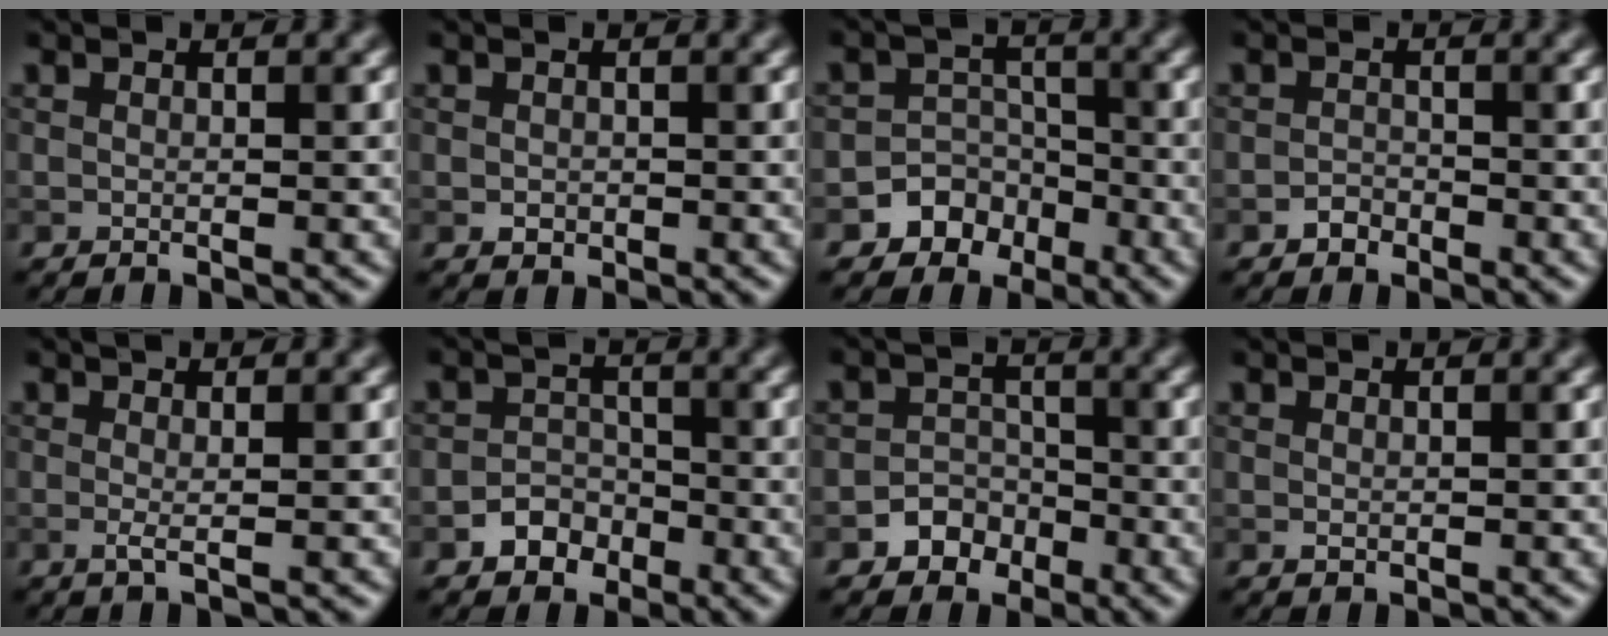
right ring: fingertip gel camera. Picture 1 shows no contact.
{"total": 1.0, "force": [-0.1, 0.9, 0.3], "torque": [-0.002, -0.006, -0.004]}
{"total": 4.5, "force": [-2.6, 3.6, 0.6], "torque": [0.025, 0.007, -0.062]}
{"total": 1.1, "force": [-0.8, 0.8, 0.2], "torque": [0.005, 0.003, -0.014]}
{"total": 1.6, "force": [0.1, 0.3, 1.5], "torque": [-0.026, 0.000, 0.000]}
{"total": 2.5, "force": [-1.4, 2.0, 0.7], "torque": [0.004, 0.007, -0.025]}
{"total": 3.0, "force": [-1.7, 2.4, 0.6], "torque": [0.024, 0.011, -0.036]}
{"total": 0.6, "force": [0.4, 0.4, 0.3], "torque": [-0.005, 0.001, 0.009]}